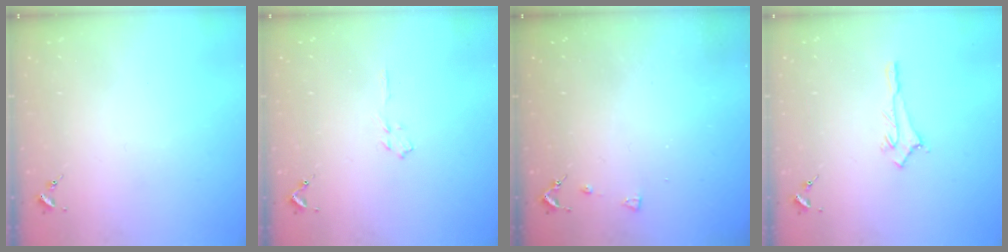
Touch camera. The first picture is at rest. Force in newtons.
{"total": 3.2, "press": 3.1, "slide": 0.4}
{"total": 3.3, "press": 3.3, "slide": 0.6}
{"total": 2.8, "press": 2.8, "slide": 0.3}